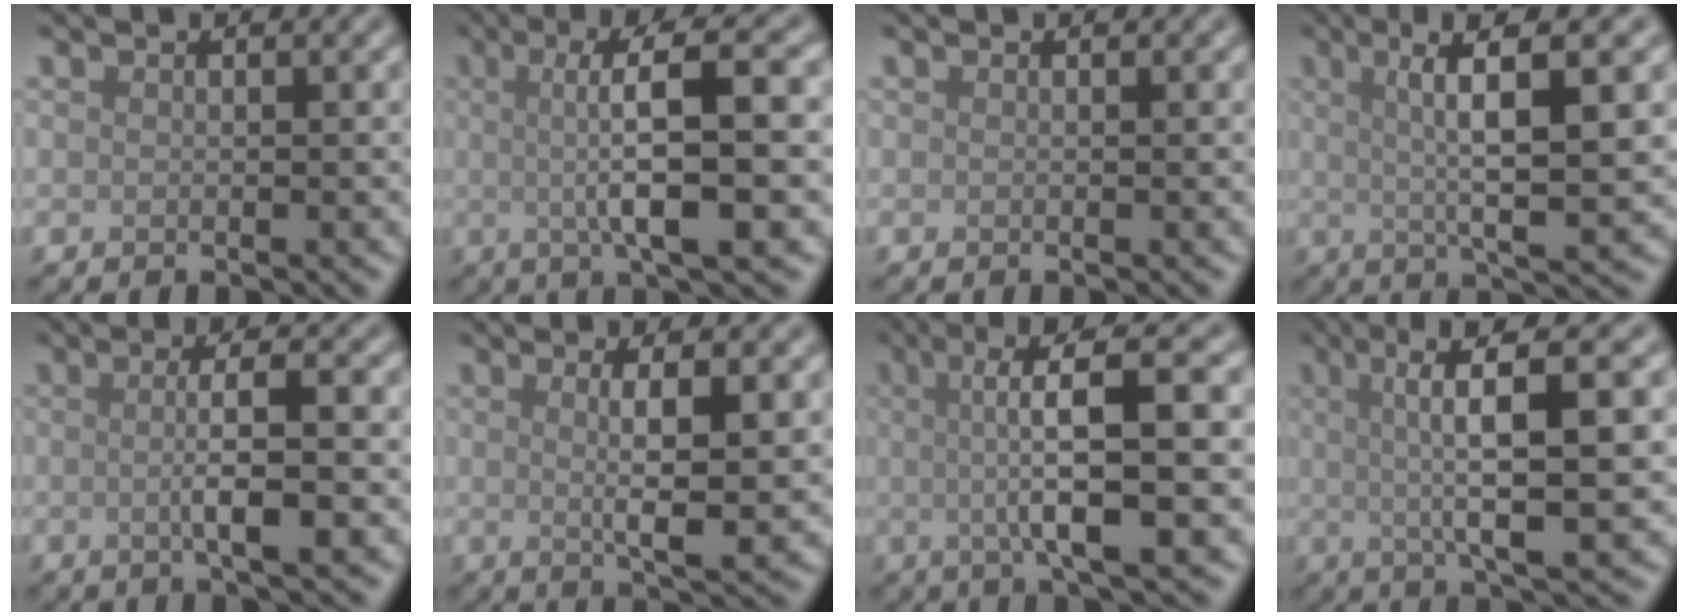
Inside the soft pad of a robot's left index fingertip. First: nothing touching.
{"total": 8.3, "force": [0.3, 1.9, 8.1], "torque": [-0.116, 0.009, 0.003]}
{"total": 0.0}
{"total": 8.3, "force": [1.9, 1.6, 7.9], "torque": [-0.114, 0.003, 0.031]}
{"total": 4.5, "force": [-0.6, 1.0, 4.4], "torque": [-0.067, 0.003, -0.011]}
{"total": 5.3, "force": [0.3, 1.2, 5.2], "torque": [-0.079, -0.002, 0.006]}
{"total": 9.7, "force": [0.7, 2.3, 9.4], "torque": [-0.131, 0.016, 0.005]}
{"total": 9.9, "force": [1.1, 2.3, 9.6], "torque": [-0.127, 0.016, 0.014]}